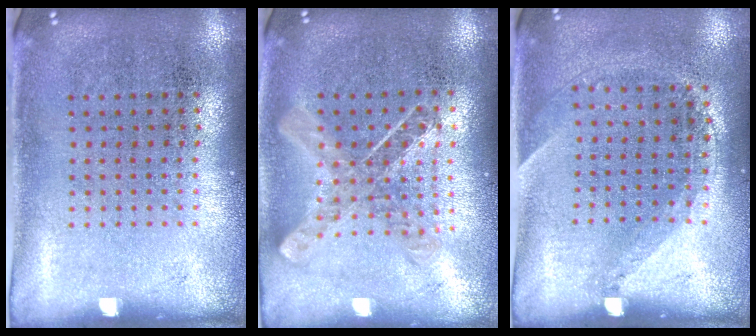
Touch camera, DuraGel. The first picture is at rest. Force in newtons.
{"total": 1.0, "press": 1.0, "slide": 0.1}
{"total": 1.4, "press": 1.0, "slide": 1.0}